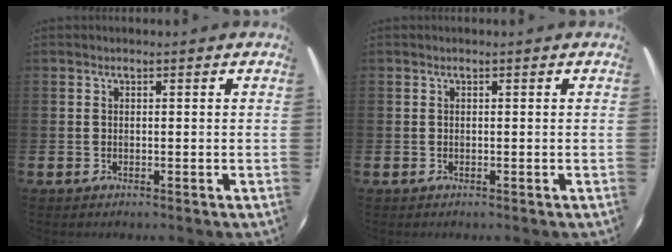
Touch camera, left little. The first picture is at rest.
{"total": 0.0}